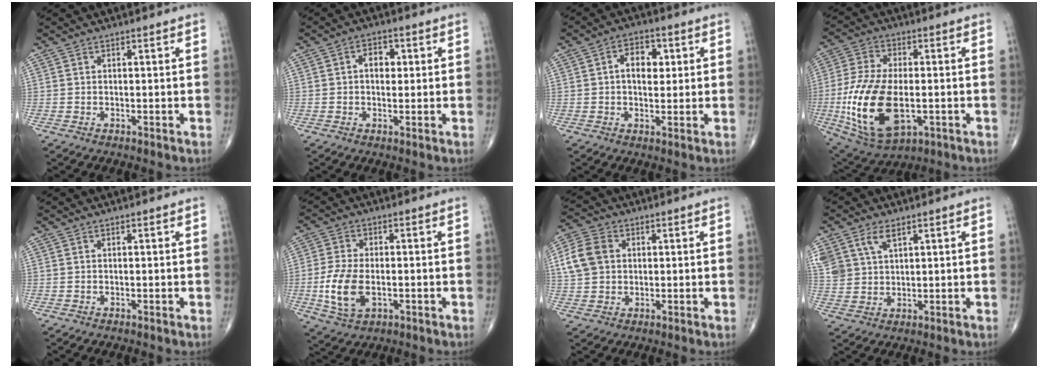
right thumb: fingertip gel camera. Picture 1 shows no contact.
{"total": 4.2, "force": [0.6, 2.9, 3.0], "torque": [-0.030, 0.009, 0.006]}
{"total": 6.5, "force": [1.1, 4.2, 4.9], "torque": [-0.054, 0.008, 0.012]}
{"total": 19.1, "force": [-3.6, 9.9, 16.0], "torque": [-0.329, -0.007, -0.051]}
{"total": 0.0}
{"total": 9.2, "force": [-1.9, 5.2, 7.4], "torque": [-0.154, -0.002, -0.032]}
{"total": 8.3, "force": [1.6, 6.5, 4.9], "torque": [-0.091, 0.008, 0.028]}
{"total": 7.5, "force": [4.0, 4.5, 4.5], "torque": [-0.087, -0.007, 0.086]}